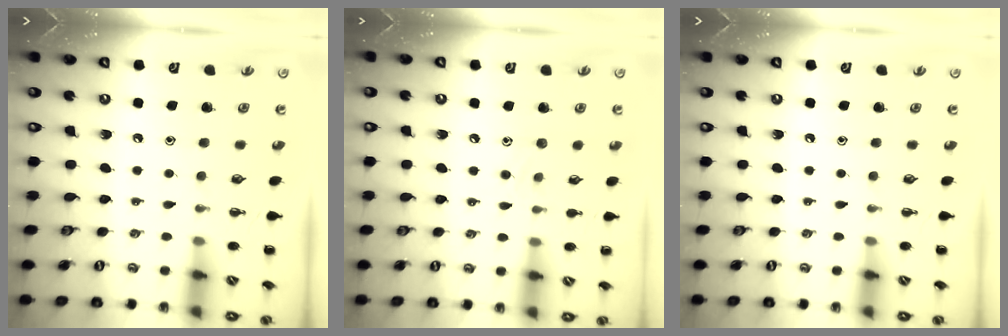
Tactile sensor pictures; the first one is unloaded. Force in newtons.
{"total": 6.5, "press": 6.2, "slide": 1.9}
{"total": 0.0}